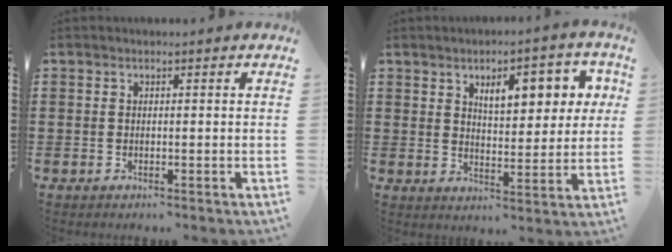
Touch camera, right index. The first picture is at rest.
{"total": 7.3, "force": [3.3, 3.3, 5.7], "torque": [-0.081, -0.005, 0.047]}